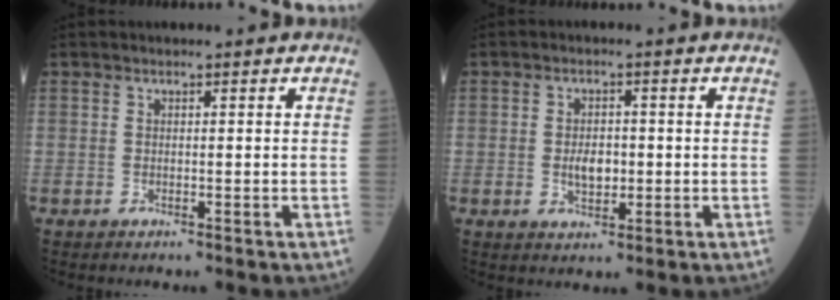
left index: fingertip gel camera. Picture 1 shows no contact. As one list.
[{"total": 3.7, "force": [-0.4, 2.1, 3.0], "torque": [-0.055, 0.001, -0.004]}]